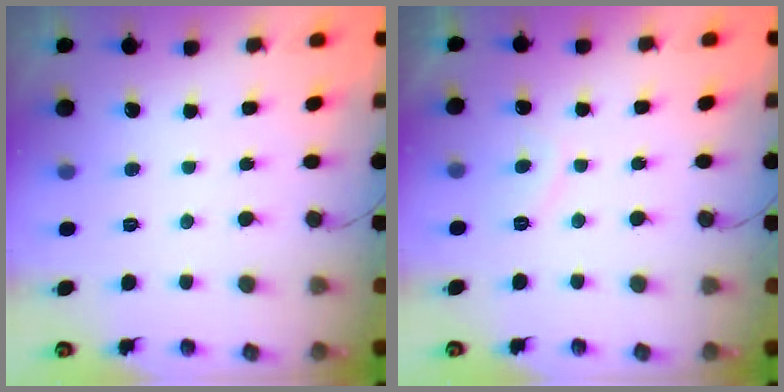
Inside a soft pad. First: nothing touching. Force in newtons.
{"total": 1.7, "press": 1.6, "slide": 0.7}